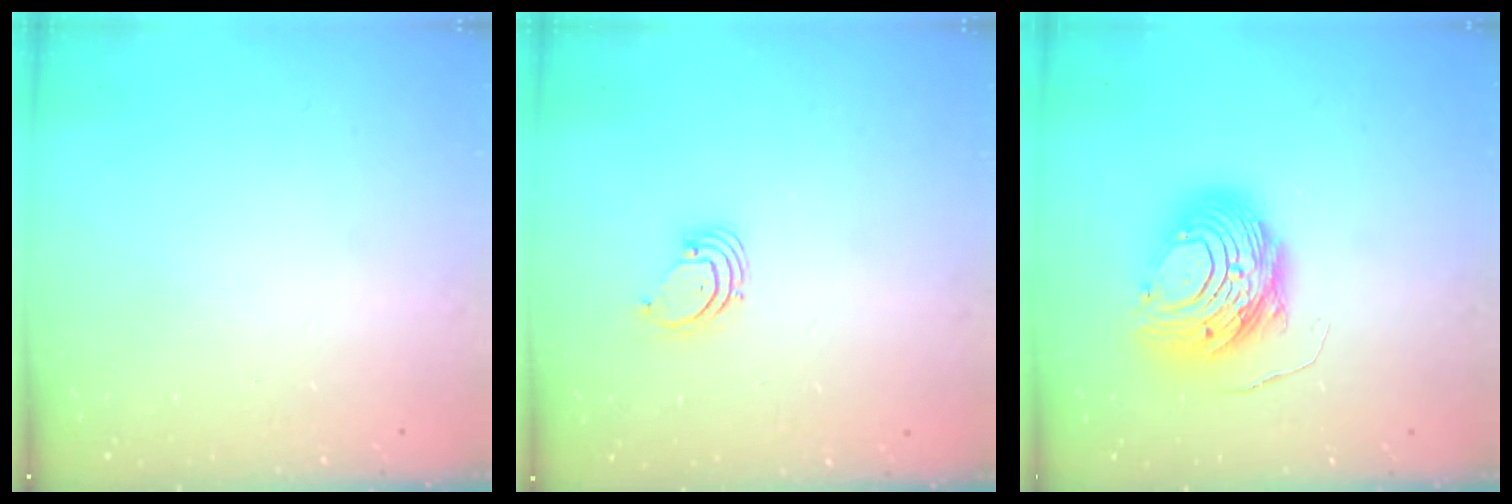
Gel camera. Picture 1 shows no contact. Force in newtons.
{"total": 1.5, "press": 1.5, "slide": 0.1}
{"total": 12.5, "press": 12.5, "slide": 0.7}